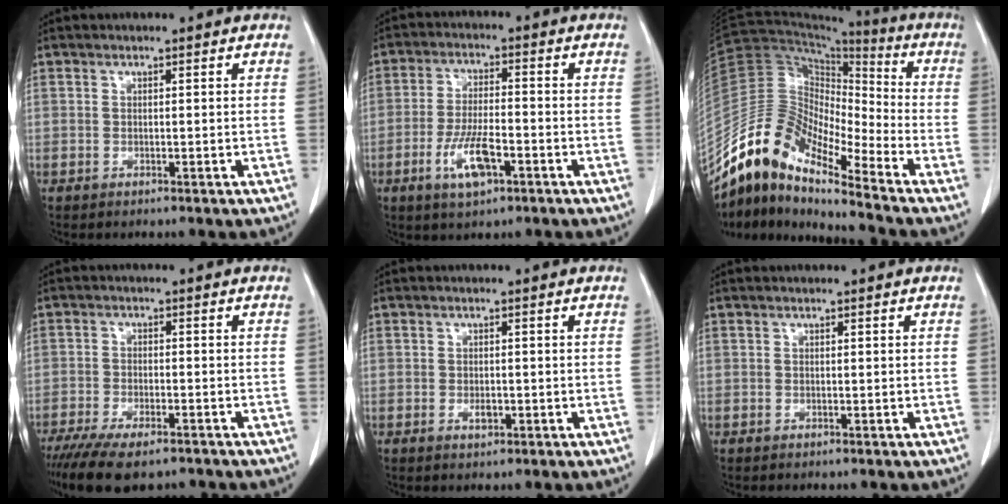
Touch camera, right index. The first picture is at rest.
{"total": 8.1, "force": [-3.6, 2.6, 6.8], "torque": [-0.139, -0.003, -0.060]}
{"total": 16.2, "force": [-13.4, 3.7, 8.4], "torque": [-0.159, 0.041, -0.252]}
{"total": 12.4, "force": [-9.2, 4.2, 7.1], "torque": [-0.126, -0.016, -0.145]}
{"total": 2.2, "force": [-0.7, 1.3, 1.6], "torque": [-0.026, 0.002, -0.006]}
{"total": 0.0}